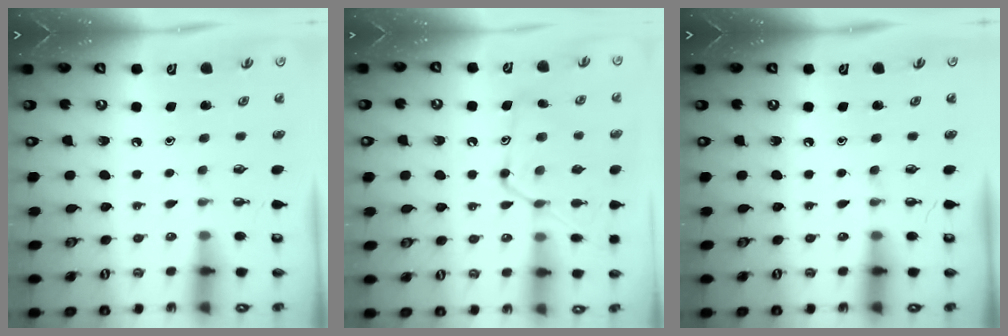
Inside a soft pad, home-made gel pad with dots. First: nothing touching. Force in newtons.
{"total": 14.3, "press": 14.3, "slide": 1.0}
{"total": 0.0}